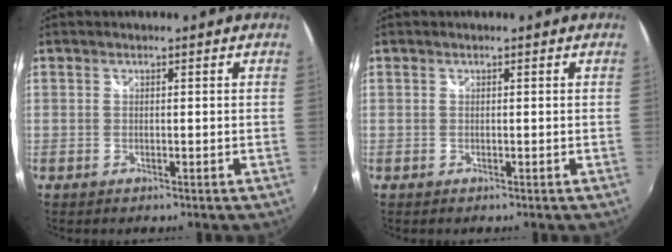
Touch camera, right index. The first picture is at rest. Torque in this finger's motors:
{"motor_torque": [-0.02, 0.02, -0.01, 0.00]}